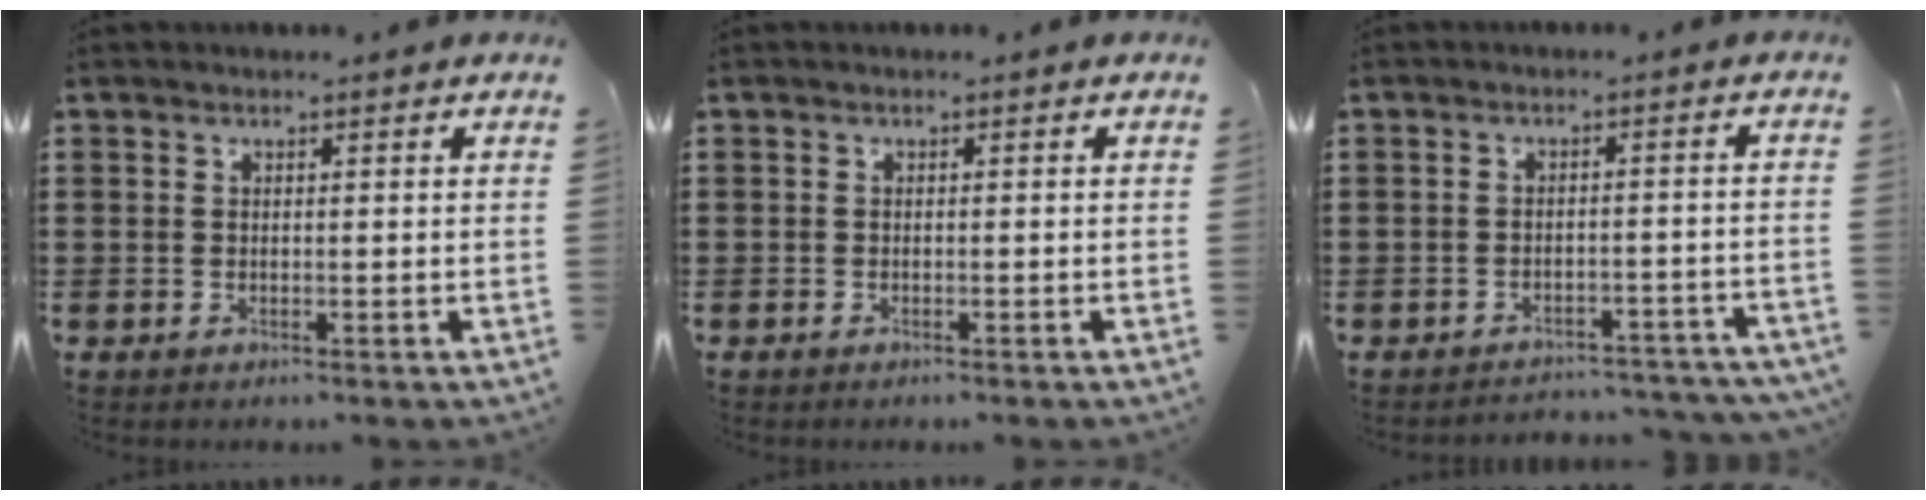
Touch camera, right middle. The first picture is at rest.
{"total": 0.0}
{"total": 2.7, "force": [-2.7, 0.2, 0.2], "torque": [-0.011, -0.001, -0.056]}